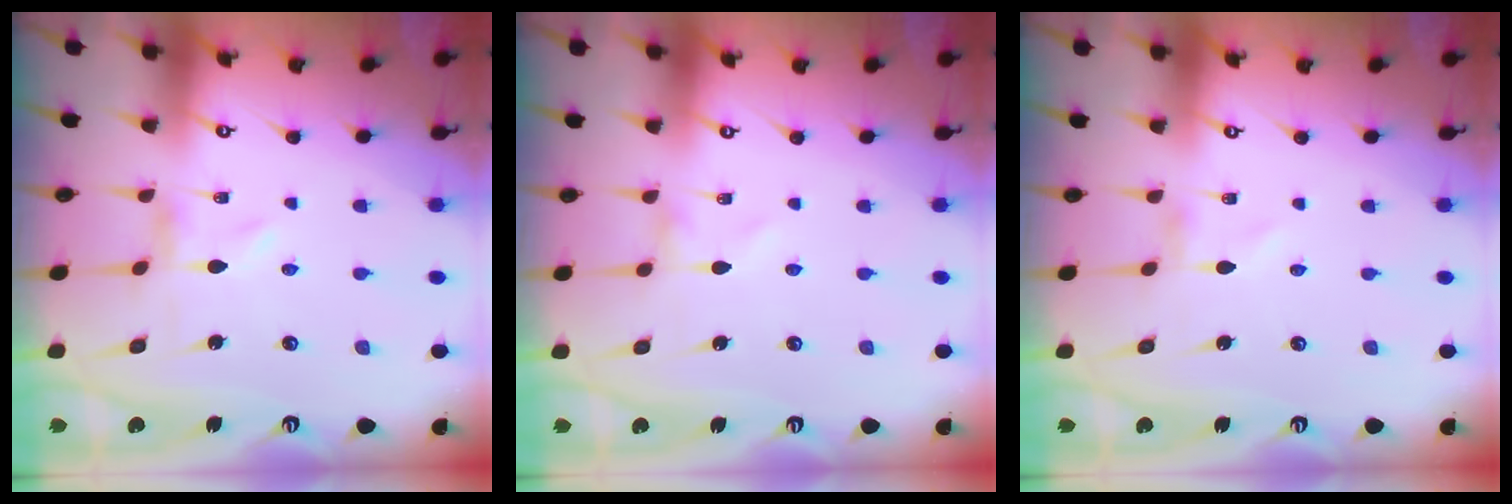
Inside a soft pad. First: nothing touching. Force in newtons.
{"total": 0.0}
{"total": 0.6, "press": 0.6, "slide": 0.1}